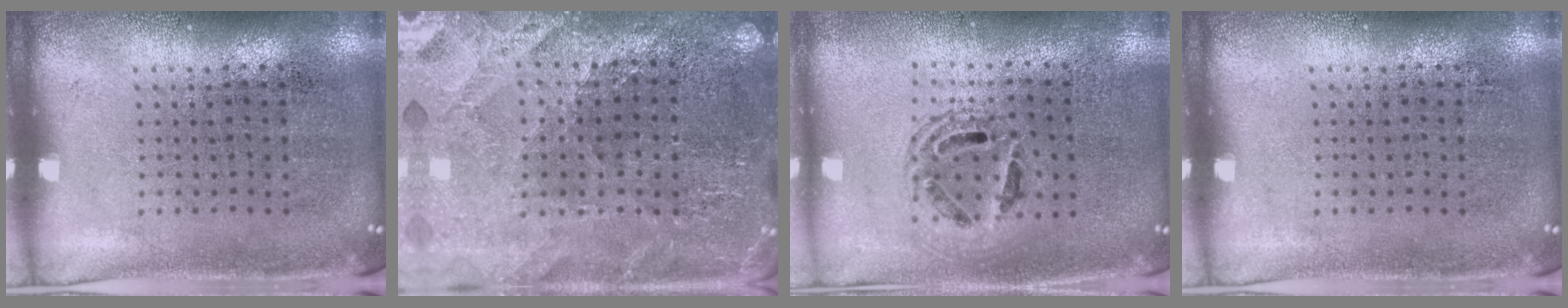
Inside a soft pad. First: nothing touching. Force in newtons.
{"total": 2.6, "press": 2.6, "slide": 0.4}
{"total": 1.4, "press": 1.3, "slide": 0.7}
{"total": 0.0}